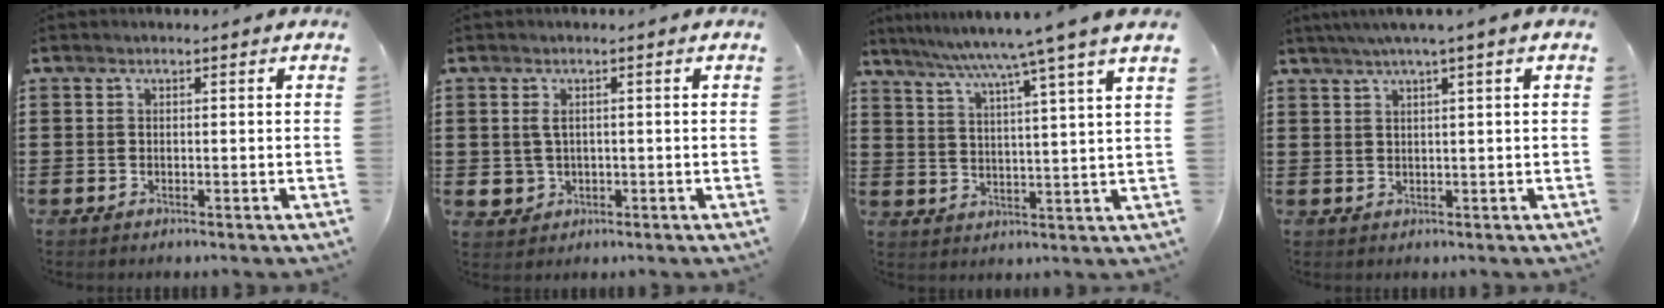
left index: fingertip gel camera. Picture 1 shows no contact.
{"total": 2.2, "force": [0.4, 1.6, 1.4], "torque": [-0.032, 0.007, 0.006]}
{"total": 7.3, "force": [5.9, -1.8, 4.0], "torque": [-0.097, -0.036, 0.091]}
{"total": 2.4, "force": [1.3, -0.5, 1.9], "torque": [-0.036, 0.000, 0.021]}